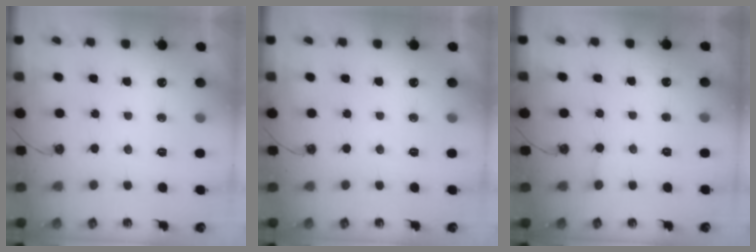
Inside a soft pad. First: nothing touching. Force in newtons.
{"total": 0.0}
{"total": 1.4, "press": 1.4, "slide": 0.1}